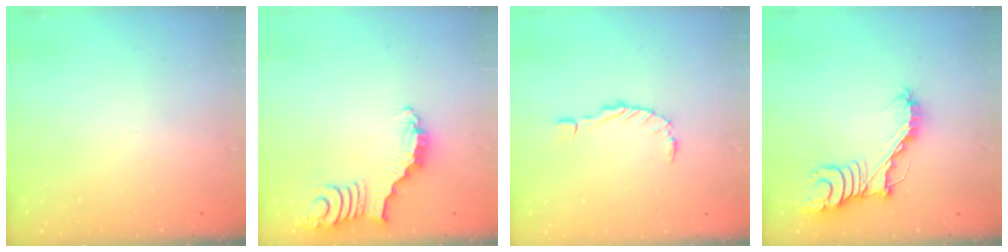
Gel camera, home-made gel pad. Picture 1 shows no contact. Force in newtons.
{"total": 3.4, "press": 3.4, "slide": 0.5}
{"total": 0.0}
{"total": 15.6, "press": 15.6, "slide": 0.5}